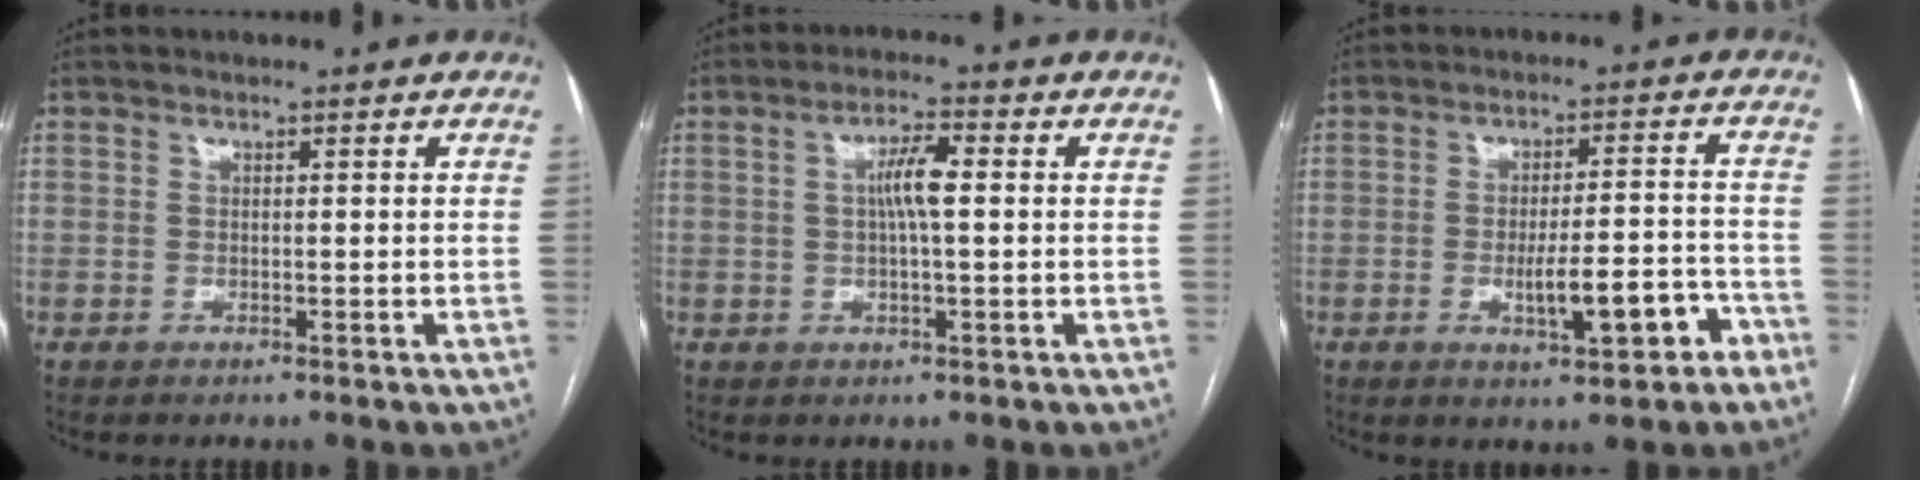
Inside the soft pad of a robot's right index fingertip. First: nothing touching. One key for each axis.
{"total": 4.9, "fx": 0.6, "fy": 0.7, "fz": 4.8, "tx": -0.088, "ty": 0.011, "tz": 0.008}
{"total": 8.4, "fx": -3.7, "fy": 1.9, "fz": 7.3, "tx": -0.107, "ty": 0.009, "tz": -0.046}